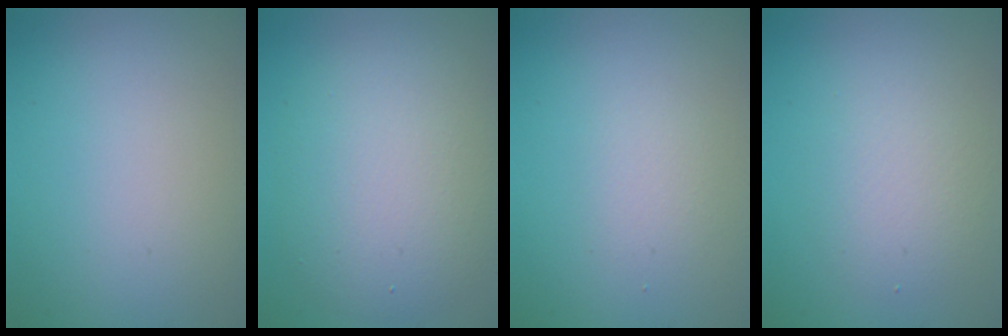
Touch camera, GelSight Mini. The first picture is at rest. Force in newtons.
{"total": 6.7, "press": 6.7, "slide": 0.9}
{"total": 1.3, "press": 1.3, "slide": 0.1}
{"total": 2.8, "press": 2.8, "slide": 0.1}